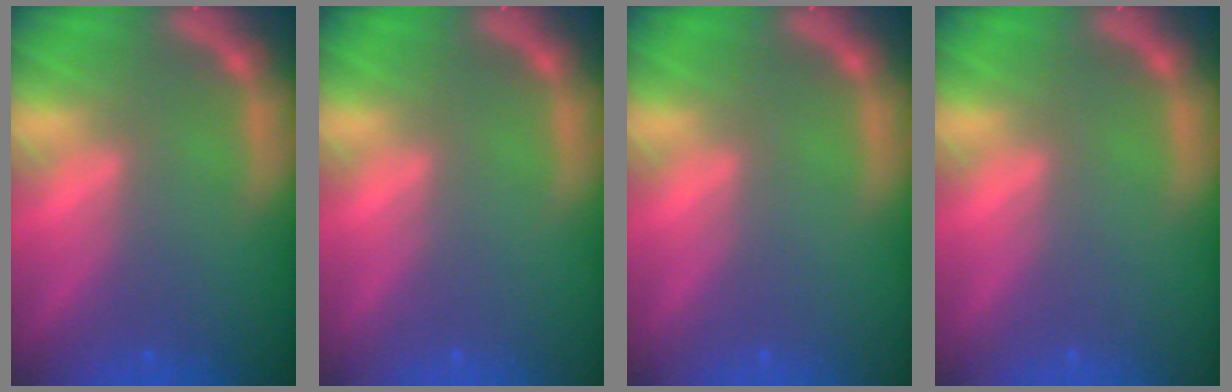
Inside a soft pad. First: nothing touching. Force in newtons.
{"total": 0.0}
{"total": 0.0}
{"total": 0.0}